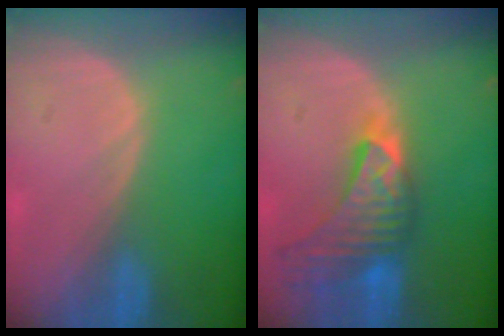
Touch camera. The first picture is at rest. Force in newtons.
{"total": 9.0, "press": 8.4, "slide": 3.2}